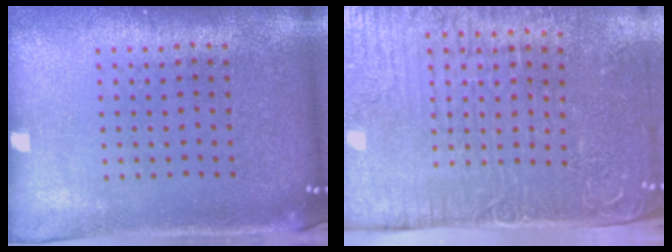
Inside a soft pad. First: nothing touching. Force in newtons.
{"total": 5.3, "press": 4.5, "slide": 2.9}